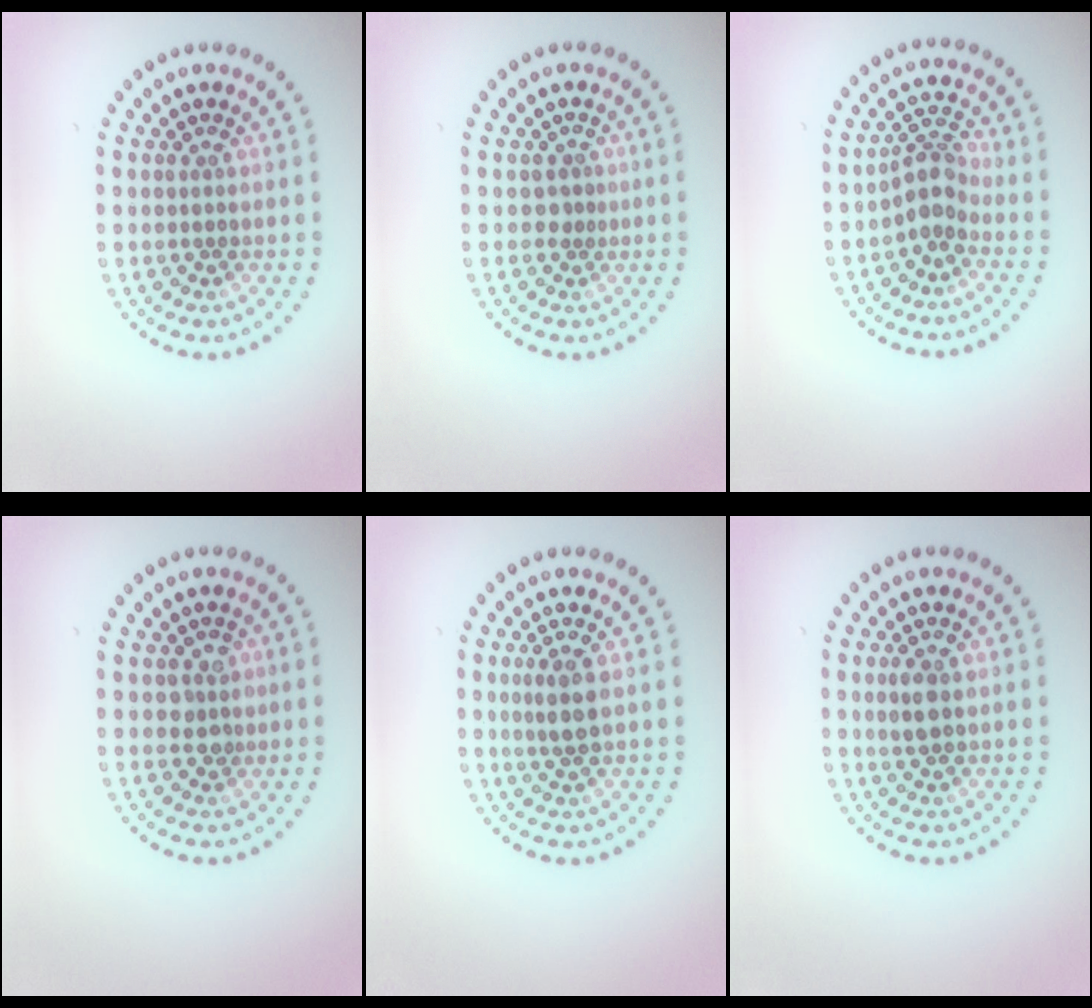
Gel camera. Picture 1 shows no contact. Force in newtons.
{"total": 0.9, "press": 0.5, "slide": 0.7}
{"total": 2.8, "press": 2.2, "slide": 1.8}
{"total": 1.8, "press": 1.6, "slide": 0.6}
{"total": 1.9, "press": 1.8, "slide": 0.8}
{"total": 1.9, "press": 1.9, "slide": 0.3}